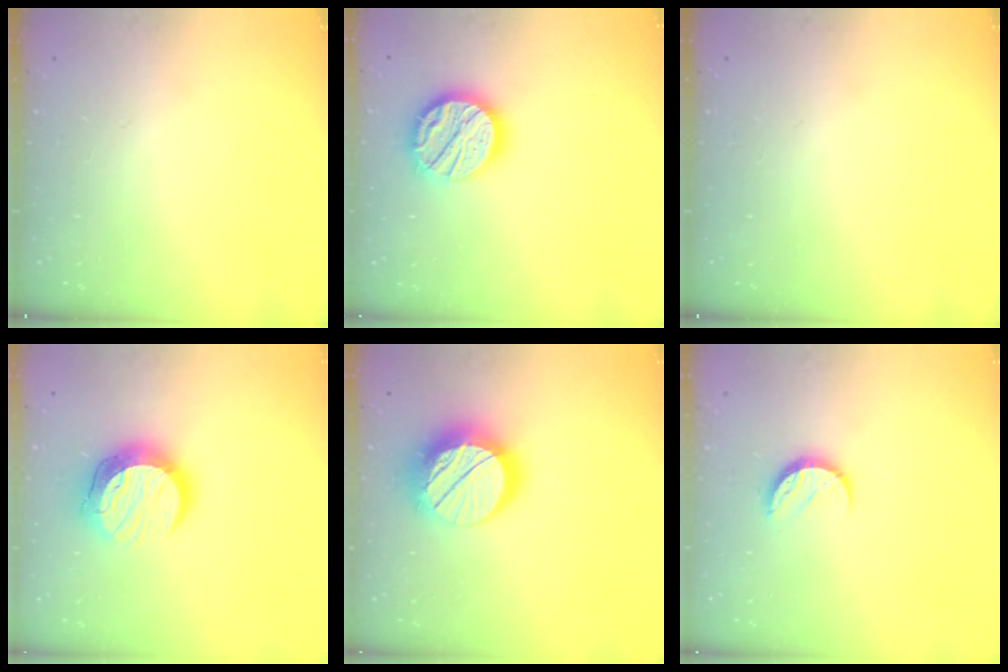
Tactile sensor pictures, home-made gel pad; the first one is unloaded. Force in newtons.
{"total": 15.6, "press": 15.5, "slide": 1.3}
{"total": 0.0}
{"total": 12.8, "press": 12.8, "slide": 1.1}
{"total": 15.1, "press": 15.1, "slide": 1.3}
{"total": 7.5, "press": 7.4, "slide": 0.9}